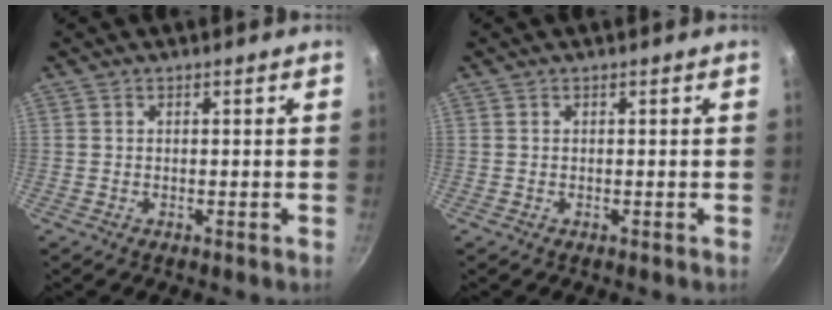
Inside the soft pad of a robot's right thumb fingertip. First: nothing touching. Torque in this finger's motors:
{"motor_torque": [-0.16, -0.14, 0.00, 0.00, 0.00]}